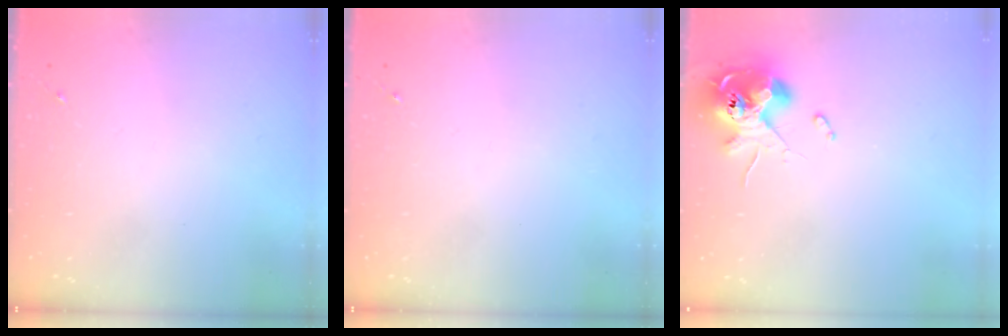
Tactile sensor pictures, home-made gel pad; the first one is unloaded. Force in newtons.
{"total": 0.0}
{"total": 11.4, "press": 11.2, "slide": 1.6}